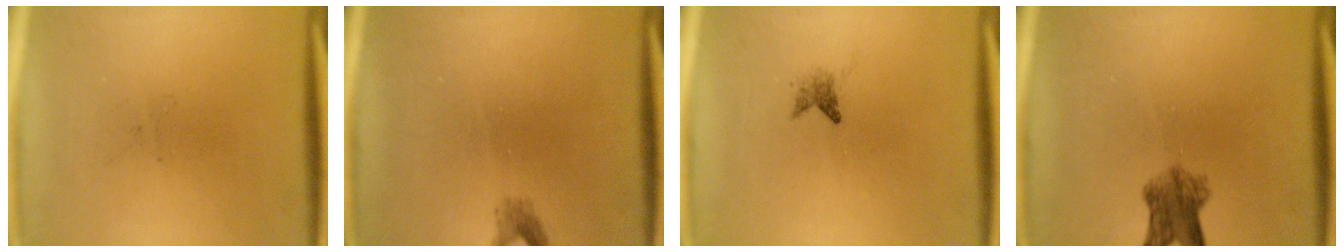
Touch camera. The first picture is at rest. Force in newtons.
{"total": 1.2}
{"total": 1.2}
{"total": 5.0}